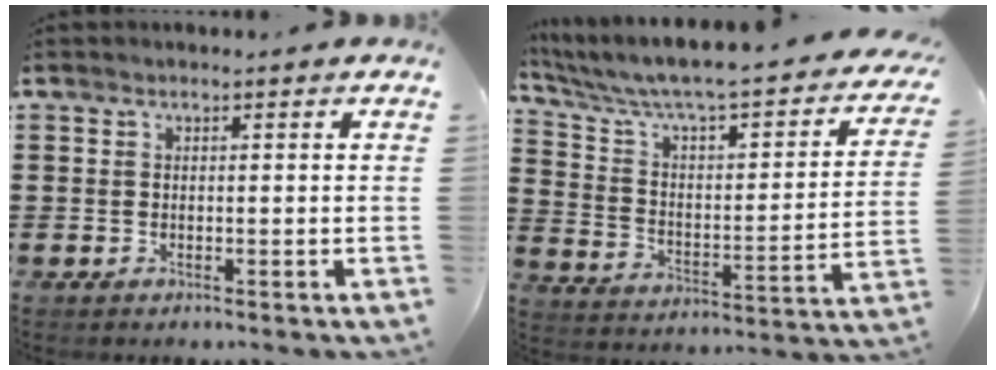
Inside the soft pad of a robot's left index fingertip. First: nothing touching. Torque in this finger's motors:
{"motor_torque": [1.27, -0.87, 1.05, 0.14]}